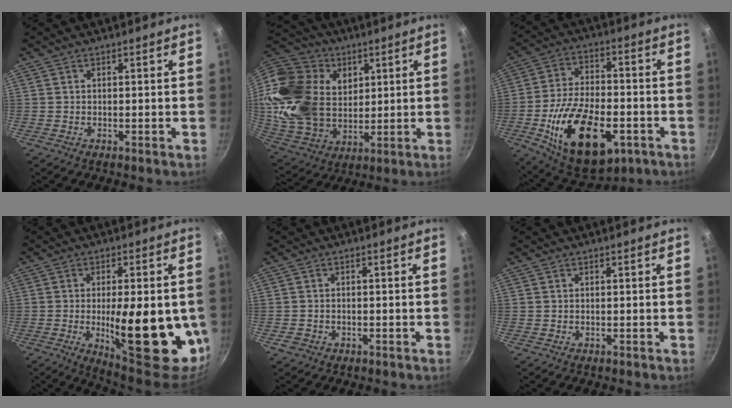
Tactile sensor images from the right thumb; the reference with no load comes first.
{"total": 26.0, "force": [8.3, 19.3, 15.4], "torque": [-0.291, -0.009, 0.163]}
{"total": 22.1, "force": [-7.3, 11.8, 17.2], "torque": [-0.284, 0.020, -0.112]}
{"total": 22.2, "force": [-3.1, 7.7, 20.6], "torque": [-0.263, -0.017, -0.032]}
{"total": 1.6, "force": [-0.8, 1.3, 0.6], "torque": [-0.013, 0.006, -0.009]}
{"total": 0.0}